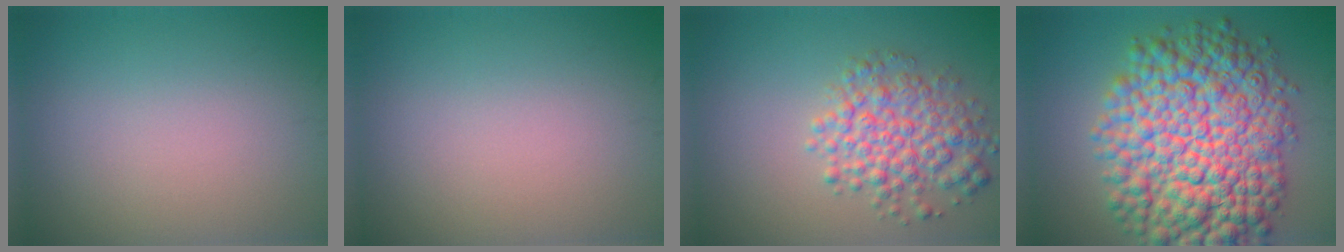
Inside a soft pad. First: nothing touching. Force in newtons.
{"total": 0.0}
{"total": 4.9, "press": 4.9, "slide": 0.1}
{"total": 14.9, "press": 14.9, "slide": 0.3}